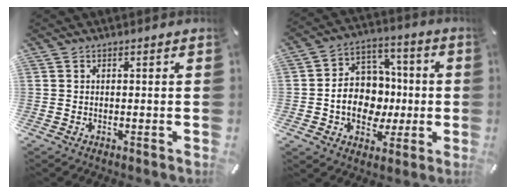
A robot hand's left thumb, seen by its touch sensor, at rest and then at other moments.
{"total": 12.7, "force": [-1.7, 10.9, 6.4], "torque": [-0.113, 0.017, -0.022]}